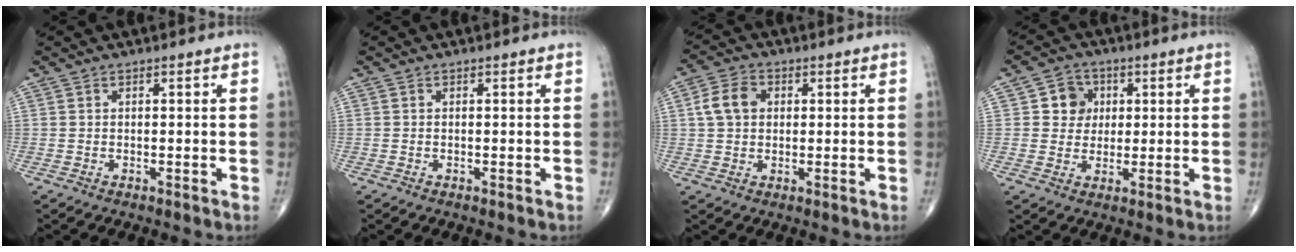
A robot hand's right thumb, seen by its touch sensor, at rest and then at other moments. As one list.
[{"total": 0.0}, {"total": 6.1, "force": [1.1, 4.6, 3.9], "torque": [-0.067, 0.011, 0.015]}, {"total": 5.9, "force": [1.3, 5.4, 2.0], "torque": [0.003, 0.004, 0.016]}]